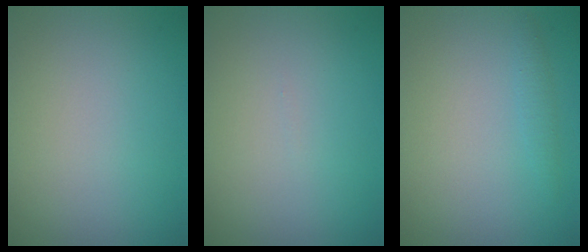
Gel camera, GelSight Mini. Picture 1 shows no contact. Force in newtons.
{"total": 0.0}
{"total": 0.9, "press": 0.9, "slide": 0.0}